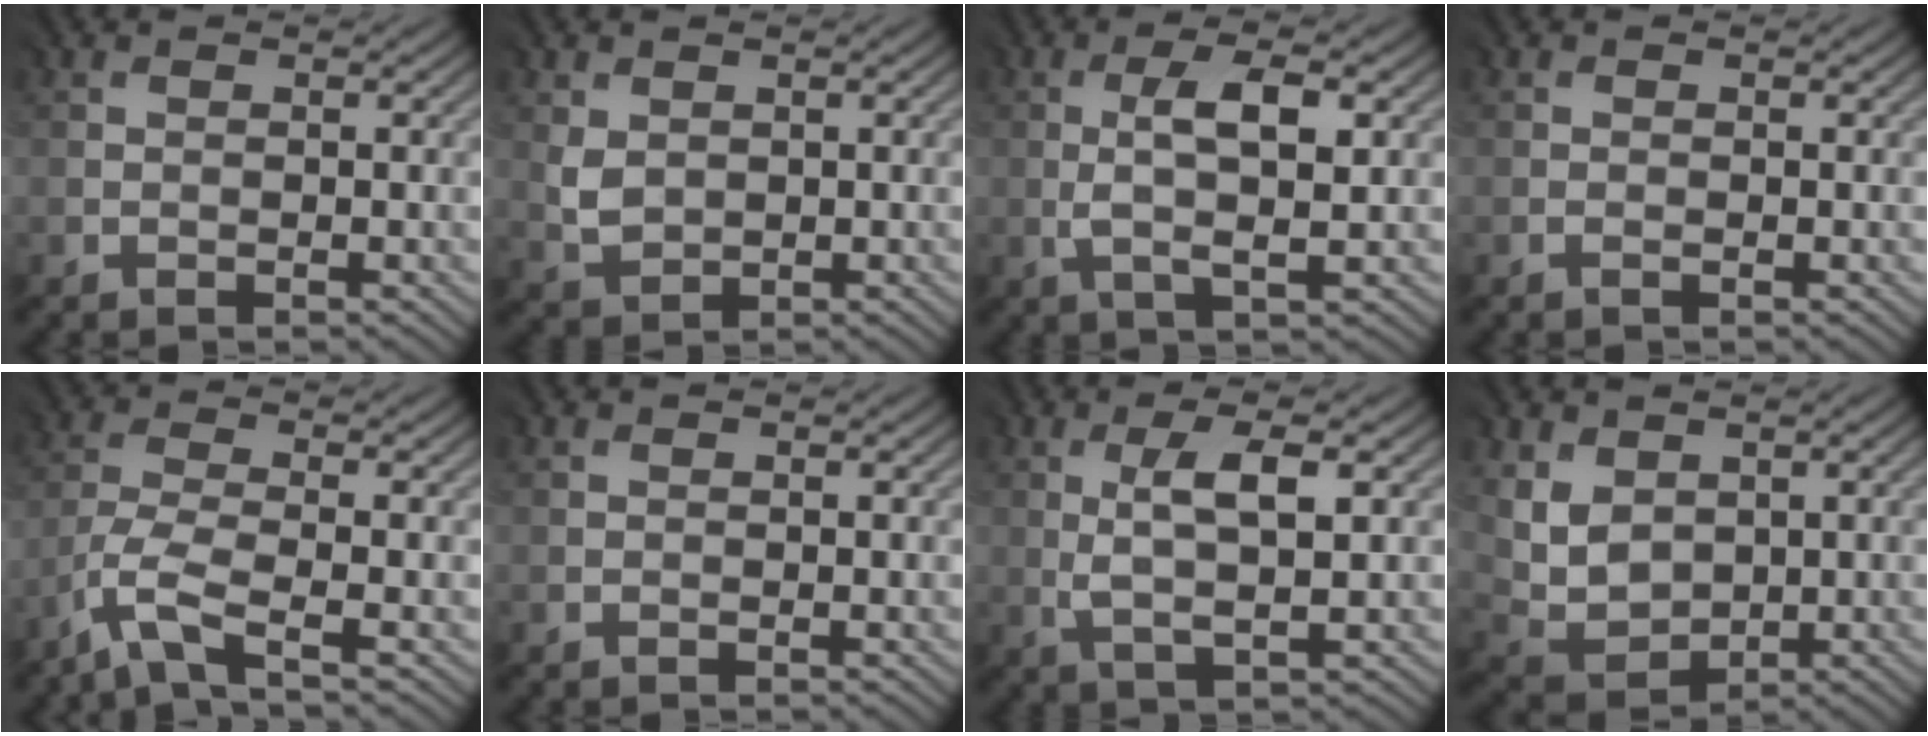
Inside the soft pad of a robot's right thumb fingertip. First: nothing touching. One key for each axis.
{"total": 2.4, "fx": 0.8, "fy": 2.0, "fz": 1.2, "tx": -0.031, "ty": -0.005, "tz": 0.019}
{"total": 5.0, "fx": 0.6, "fy": 1.3, "fz": 4.8, "tx": -0.094, "ty": 0.001, "tz": 0.012}
{"total": 0.0}
{"total": 5.1, "fx": -3.7, "fy": 0.5, "fz": 3.4, "tx": -0.078, "ty": -0.003, "tz": -0.090}
{"total": 0.0}
{"total": 4.7, "fx": 1.0, "fy": 1.1, "fz": 4.5, "tx": -0.090, "ty": -0.002, "tz": 0.022}
{"total": 6.4, "fx": 2.2, "fy": 4.7, "fz": 3.6, "tx": -0.108, "ty": -0.009, "tz": 0.049}